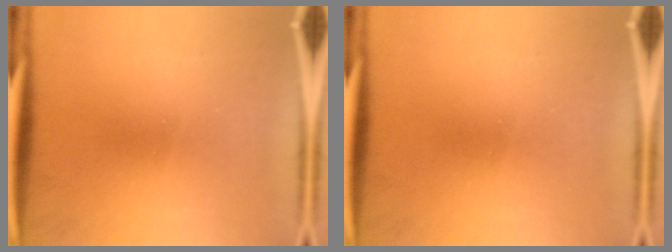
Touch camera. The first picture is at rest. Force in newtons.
{"total": 0.0}